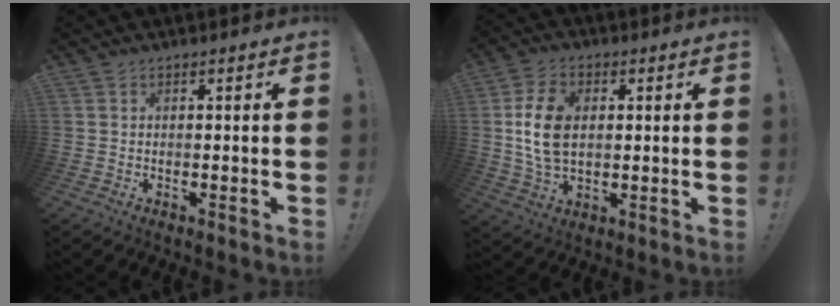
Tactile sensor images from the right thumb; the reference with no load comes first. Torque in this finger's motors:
{"motor_torque": [0.22, 0.81, 0.85, -0.08, 0.30]}